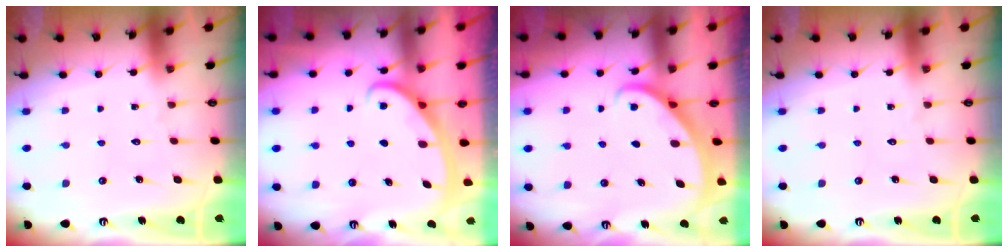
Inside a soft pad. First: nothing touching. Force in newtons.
{"total": 2.9, "press": 2.9, "slide": 0.3}
{"total": 1.8, "press": 1.8, "slide": 0.1}
{"total": 0.0}